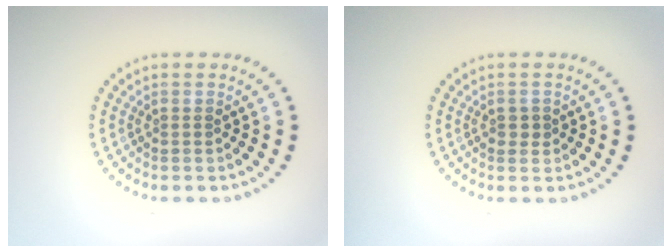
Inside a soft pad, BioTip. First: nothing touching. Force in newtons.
{"total": 1.2, "press": 1.2, "slide": 0.2}